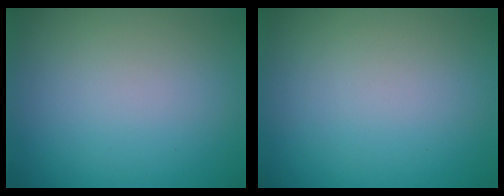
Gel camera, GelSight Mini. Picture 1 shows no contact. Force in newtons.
{"total": 0.0}